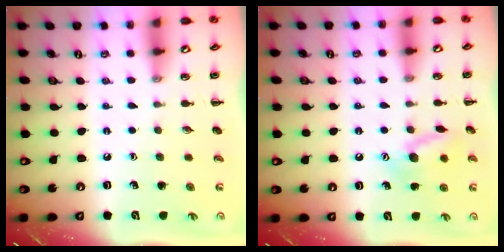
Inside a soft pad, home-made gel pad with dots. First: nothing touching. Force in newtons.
{"total": 11.9, "press": 11.9, "slide": 0.7}